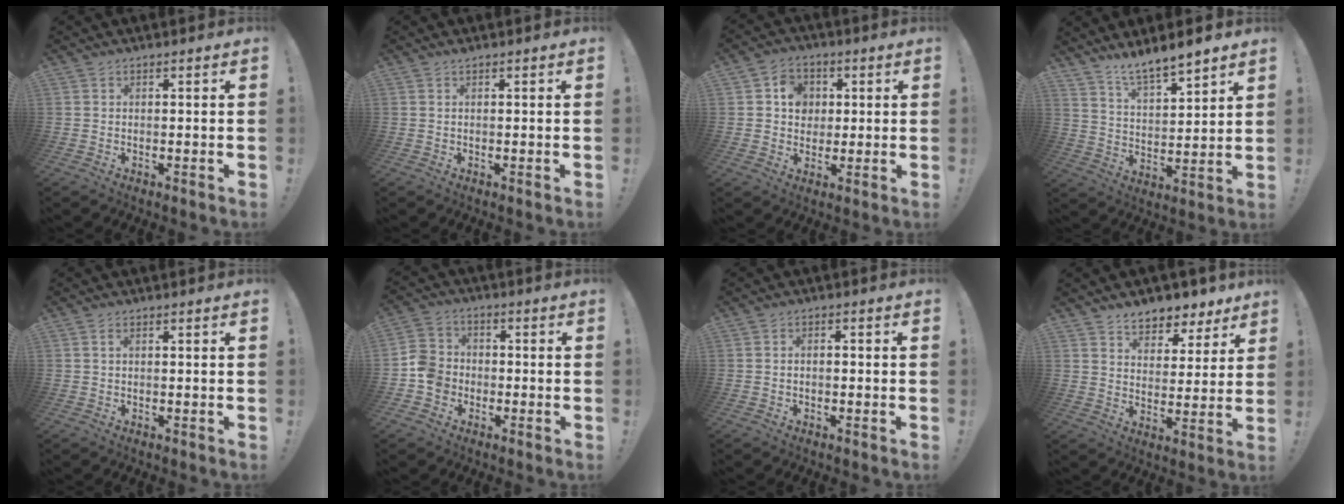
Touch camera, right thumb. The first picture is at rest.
{"total": 0.9, "force": [0.8, 0.1, 0.4], "torque": [0.000, -0.003, 0.014]}
{"total": 7.7, "force": [1.8, 6.9, 2.8], "torque": [-0.032, 0.001, 0.034]}
{"total": 8.7, "force": [8.2, 1.5, 2.6], "torque": [-0.055, -0.066, 0.153]}
{"total": 0.9, "force": [0.3, 0.3, 0.8], "torque": [-0.010, -0.001, 0.003]}
{"total": 8.1, "force": [-3.1, 6.8, 3.0], "torque": [-0.049, 0.028, -0.057]}
{"total": 1.5, "force": [-1.0, 0.6, 0.8], "torque": [-0.013, 0.004, -0.018]}
{"total": 7.9, "force": [6.5, 4.1, 1.9], "torque": [-0.022, -0.054, 0.120]}